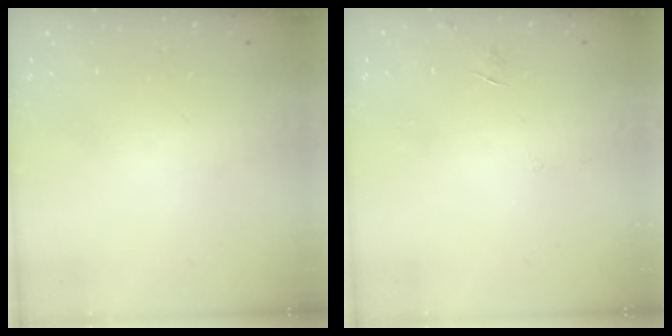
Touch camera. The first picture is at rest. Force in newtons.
{"total": 3.4, "press": 3.4, "slide": 0.3}